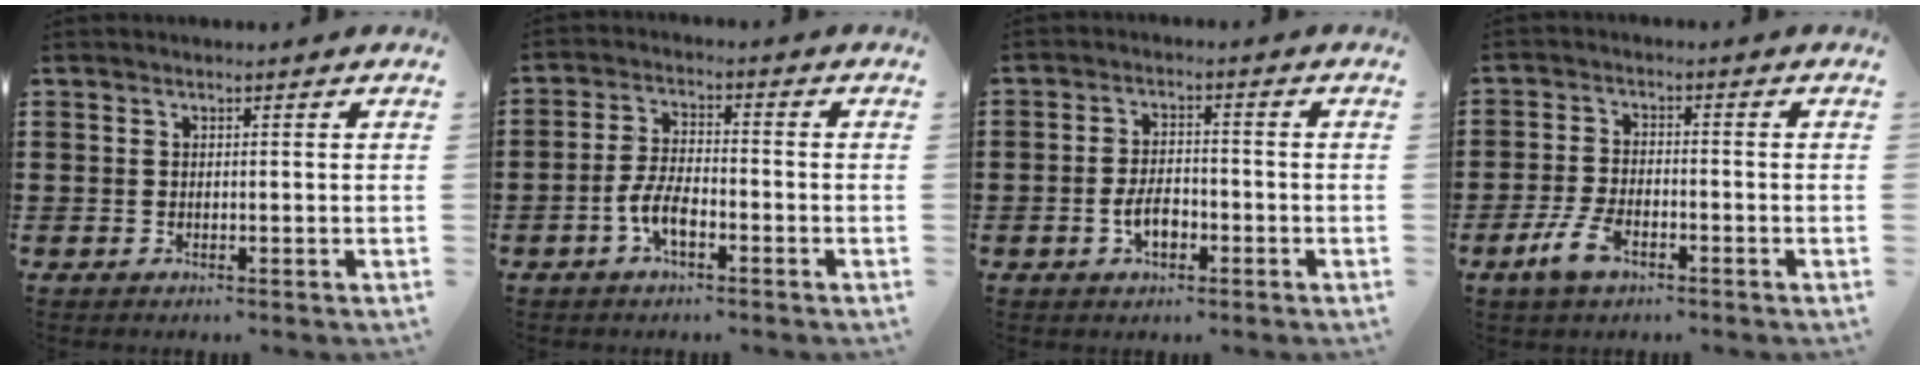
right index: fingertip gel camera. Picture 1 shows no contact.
{"total": 5.4, "force": [-2.4, 2.2, 4.3], "torque": [-0.108, -0.002, -0.054]}
{"total": 4.4, "force": [-1.6, 2.4, 3.4], "torque": [-0.067, -0.002, -0.035]}
{"total": 5.2, "force": [-2.7, 2.3, 3.8], "torque": [-0.097, -0.003, -0.059]}